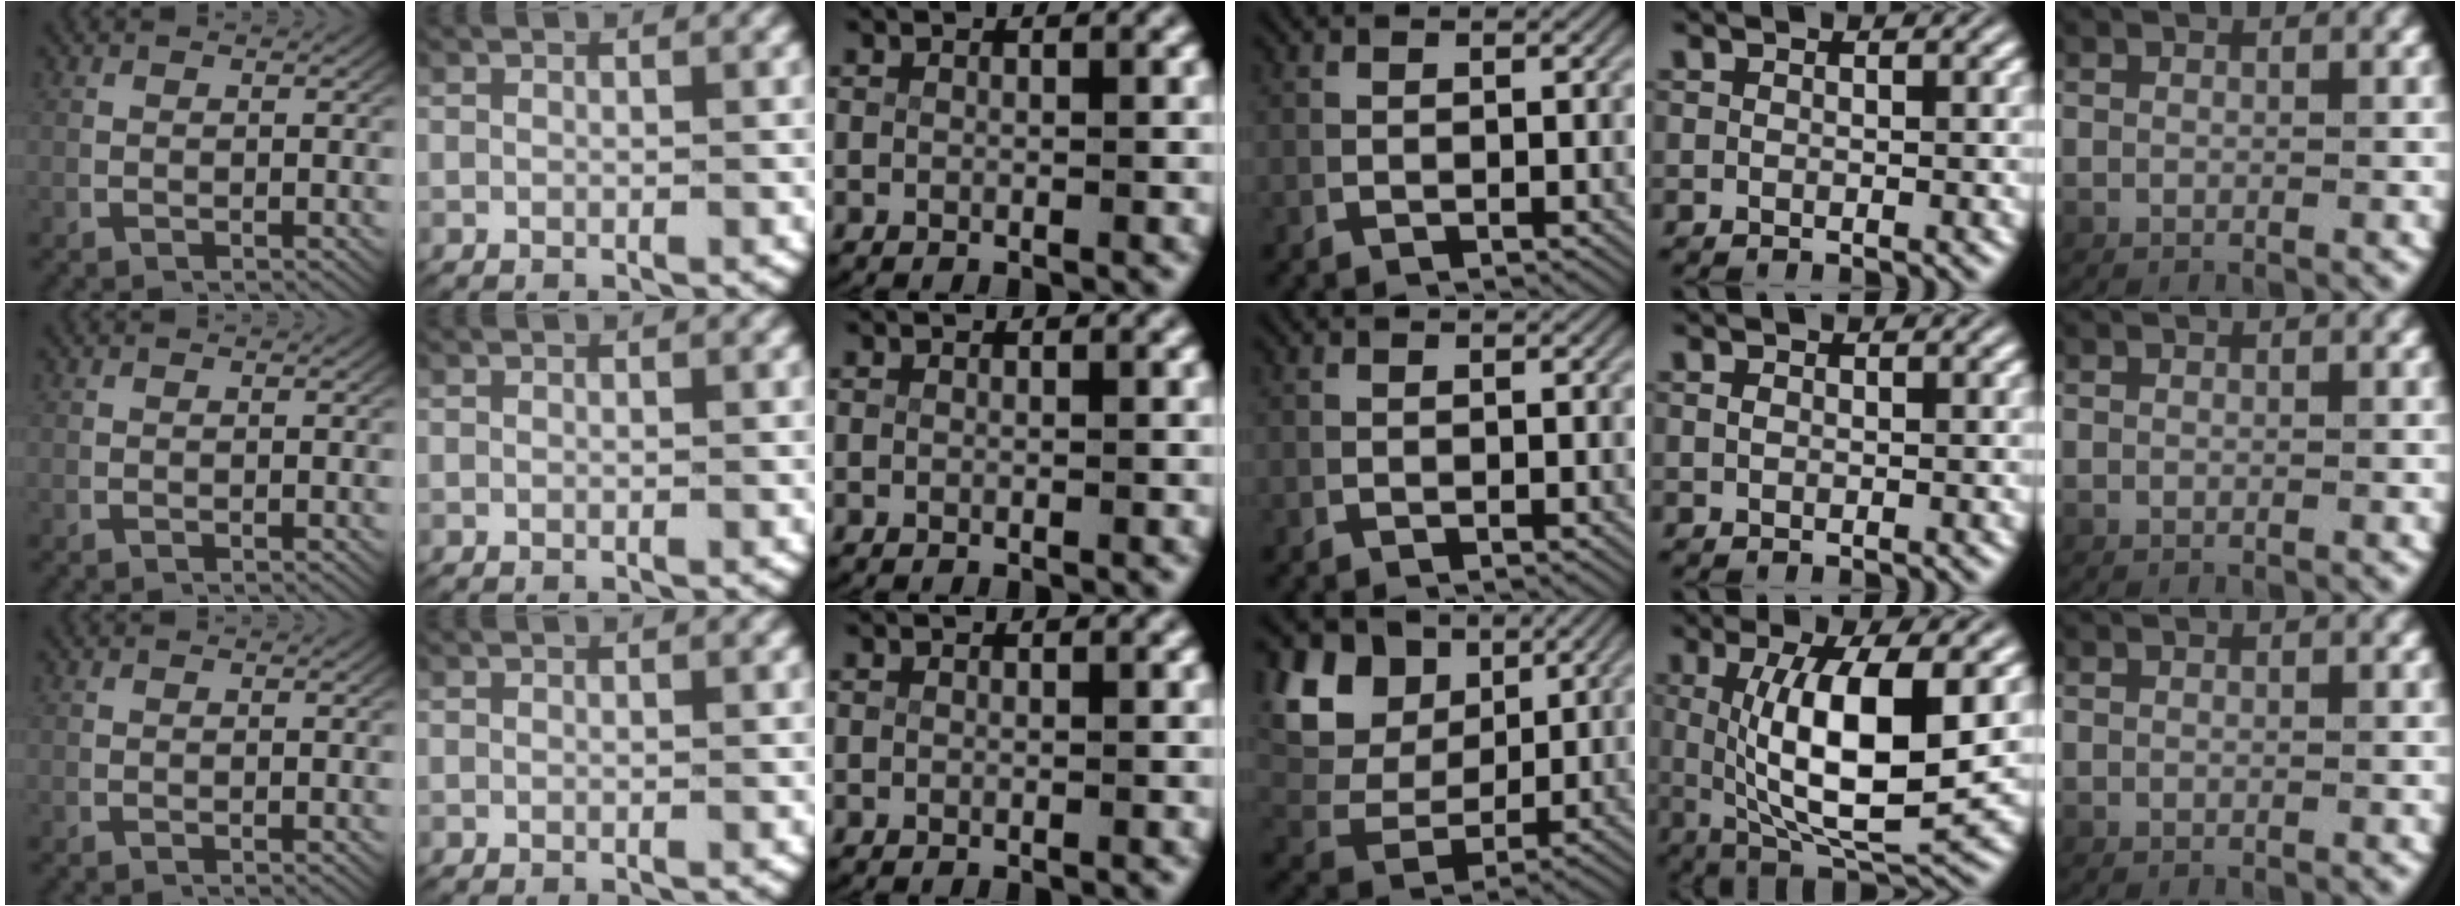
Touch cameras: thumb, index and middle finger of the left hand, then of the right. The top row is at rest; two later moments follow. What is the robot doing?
{"motion": "lift_and_place", "object": "card"}